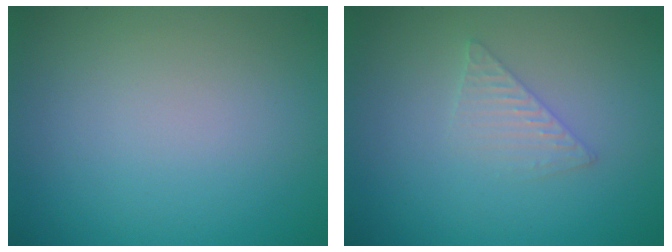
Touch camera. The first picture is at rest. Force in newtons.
{"total": 1.6, "press": 1.6, "slide": 0.1}